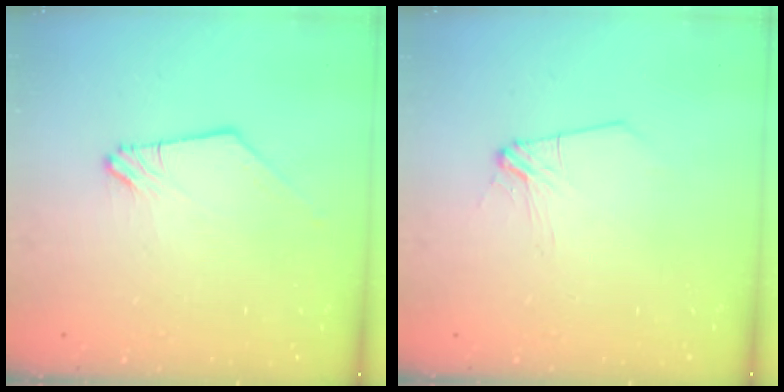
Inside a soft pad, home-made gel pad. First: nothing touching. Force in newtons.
{"total": 2.9, "press": 2.9, "slide": 0.4}